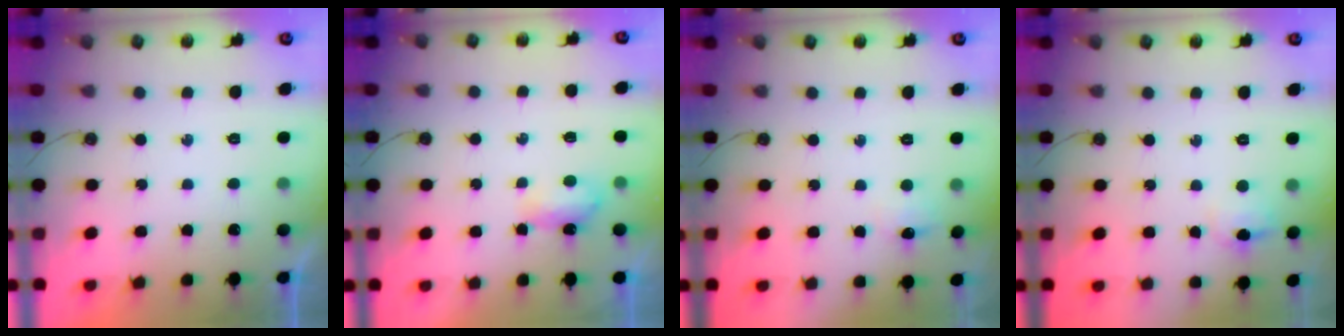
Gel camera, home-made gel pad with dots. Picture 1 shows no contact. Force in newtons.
{"total": 3.8, "press": 3.8, "slide": 0.5}
{"total": 6.3, "press": 6.2, "slide": 0.9}
{"total": 4.8, "press": 4.6, "slide": 1.2}